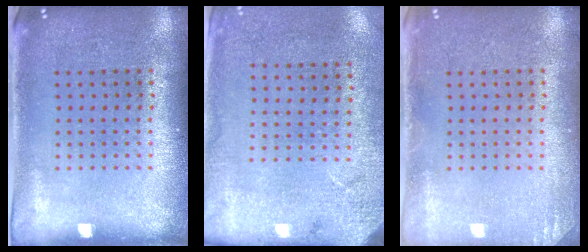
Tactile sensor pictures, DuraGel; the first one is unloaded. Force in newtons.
{"total": 2.7, "press": 2.2, "slide": 1.6}
{"total": 1.3, "press": 1.3, "slide": 0.1}